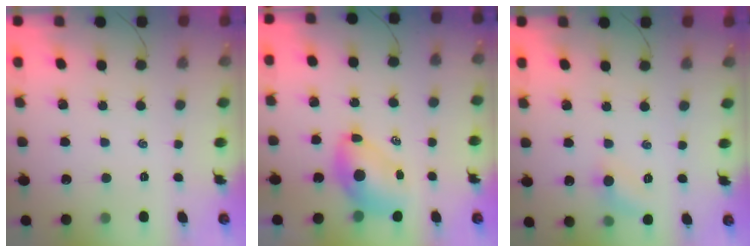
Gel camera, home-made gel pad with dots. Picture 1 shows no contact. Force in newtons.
{"total": 7.3, "press": 7.2, "slide": 1.2}
{"total": 6.8, "press": 6.6, "slide": 1.5}